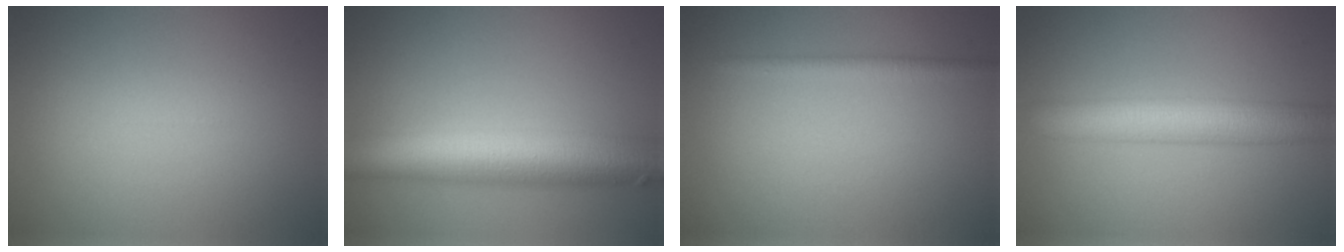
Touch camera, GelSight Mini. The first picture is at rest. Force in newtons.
{"total": 10.1, "press": 10.1, "slide": 0.4}
{"total": 1.6, "press": 1.6, "slide": 0.1}
{"total": 6.6, "press": 6.6, "slide": 0.1}